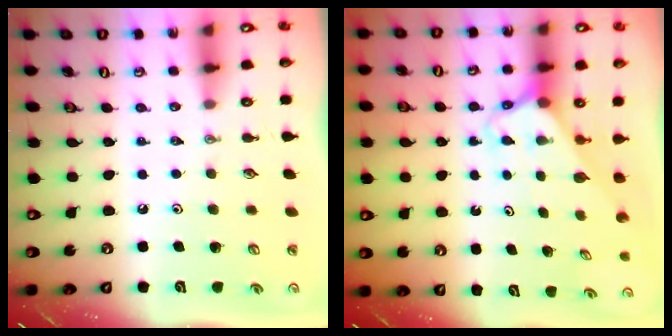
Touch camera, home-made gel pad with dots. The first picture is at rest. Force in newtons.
{"total": 2.6, "press": 2.6, "slide": 0.1}